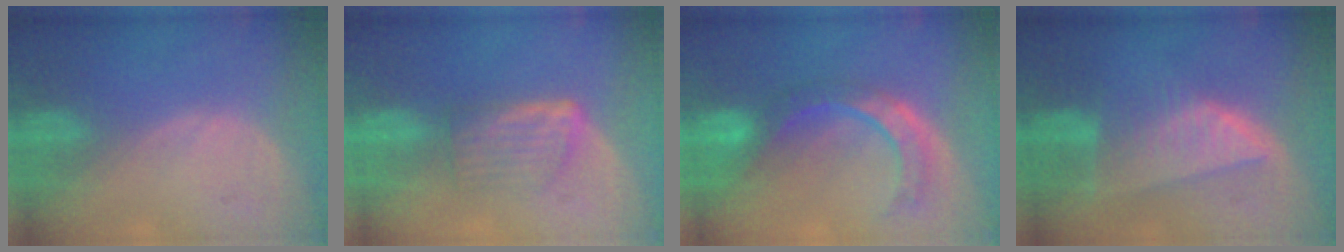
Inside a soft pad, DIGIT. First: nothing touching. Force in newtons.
{"total": 5.9, "press": 5.3, "slide": 2.6}
{"total": 8.6, "press": 7.2, "slide": 4.5}
{"total": 8.4, "press": 7.4, "slide": 4.0}